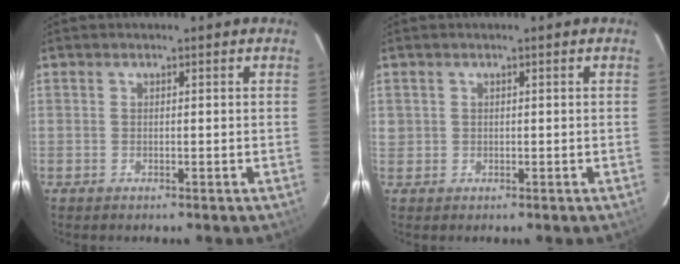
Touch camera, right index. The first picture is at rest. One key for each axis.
{"total": 1.2, "fx": 0.2, "fy": 1.2, "fz": 0.1, "tx": 0.003, "ty": 0.002, "tz": 0.001}